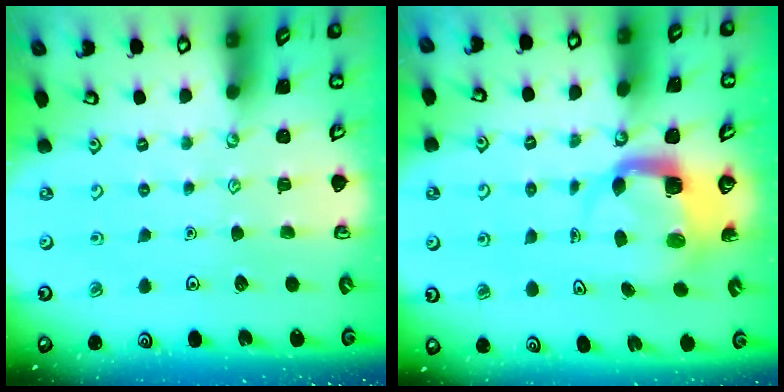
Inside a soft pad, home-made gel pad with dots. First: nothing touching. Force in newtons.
{"total": 4.1, "press": 4.0, "slide": 0.4}